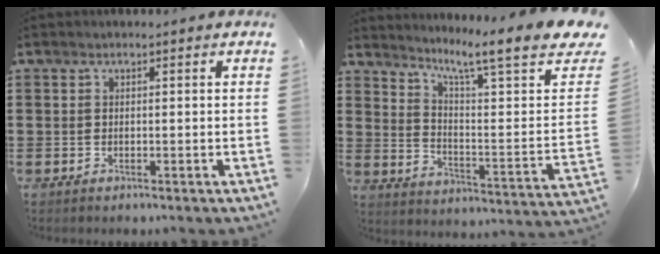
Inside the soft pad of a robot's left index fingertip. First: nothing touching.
{"total": 9.0, "force": [6.6, -0.1, 6.1], "torque": [-0.117, -0.053, 0.097]}